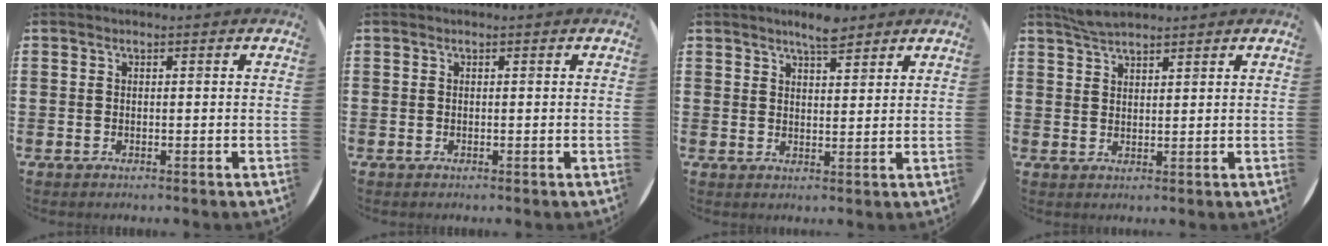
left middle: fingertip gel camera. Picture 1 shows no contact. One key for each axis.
{"total": 0.0}
{"total": 4.0, "fx": 3.6, "fy": 0.7, "fz": 1.5, "tx": -0.027, "ty": -0.009, "tz": 0.063}
{"total": 3.4, "fx": 3.2, "fy": 0.5, "fz": 1.2, "tx": -0.029, "ty": 0.000, "tz": 0.059}